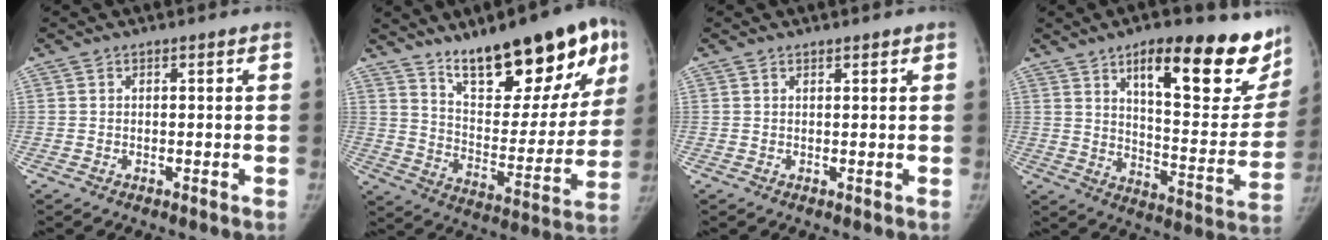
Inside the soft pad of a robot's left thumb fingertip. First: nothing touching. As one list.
[{"total": 24.7, "force": [15.1, 8.7, 17.5], "torque": [-0.199, -0.066, 0.236]}, {"total": 1.0, "force": [0.9, 0.4, 0.4], "torque": [-0.005, -0.005, 0.013]}, {"total": 24.4, "force": [15.8, 8.2, 16.8], "torque": [-0.173, -0.081, 0.223]}]